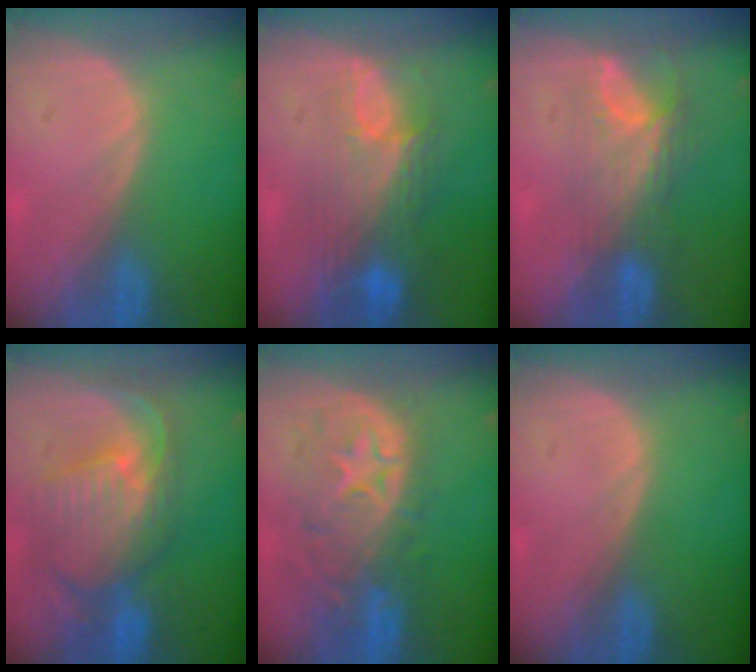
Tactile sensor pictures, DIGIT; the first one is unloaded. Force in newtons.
{"total": 9.7, "press": 8.4, "slide": 5.0}
{"total": 8.0, "press": 6.6, "slide": 4.5}
{"total": 11.1, "press": 9.7, "slide": 5.5}
{"total": 10.8, "press": 9.7, "slide": 4.8}
{"total": 0.0}